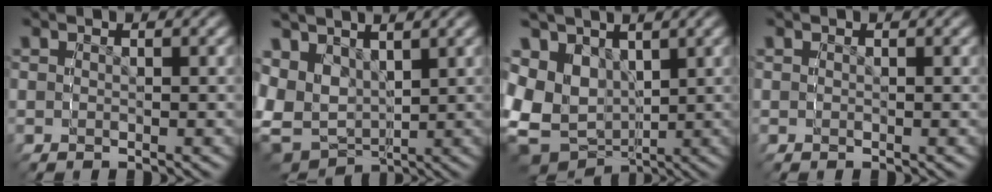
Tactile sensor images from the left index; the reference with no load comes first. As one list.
[{"total": 7.6, "force": [0.9, 6.3, 4.2], "torque": [-0.117, -0.036, 0.026]}, {"total": 11.2, "force": [-0.5, 9.5, 6.0], "torque": [-0.163, -0.051, 0.009]}, {"total": 0.0}]